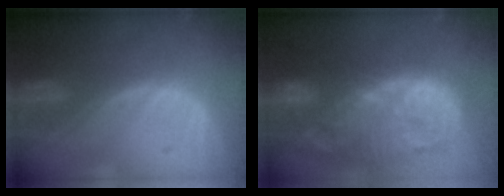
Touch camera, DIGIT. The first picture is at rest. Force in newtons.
{"total": 14.5, "press": 12.5, "slide": 7.2}